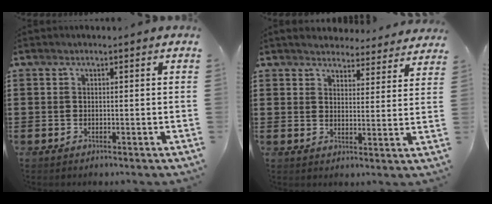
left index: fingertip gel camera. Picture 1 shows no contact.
{"total": 3.7, "force": [3.7, 0.2, 0.0], "torque": [-0.009, -0.025, 0.064]}